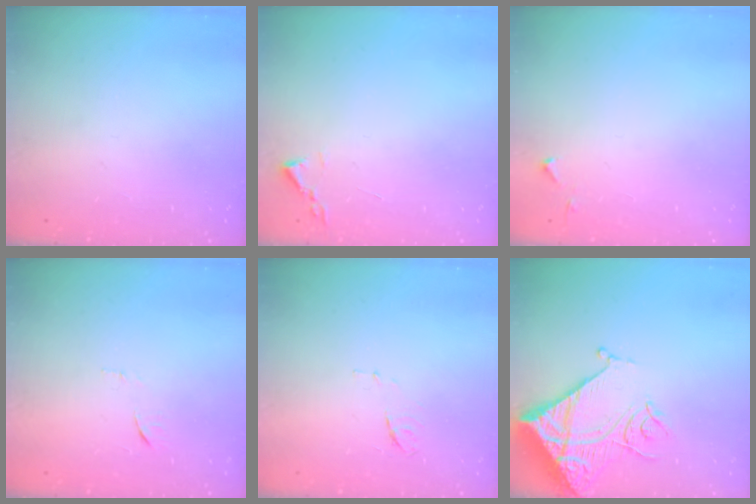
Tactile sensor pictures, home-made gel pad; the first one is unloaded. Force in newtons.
{"total": 1.9, "press": 1.8, "slide": 0.3}
{"total": 3.7, "press": 3.7, "slide": 0.6}
{"total": 6.5, "press": 6.5, "slide": 0.5}
{"total": 6.2, "press": 6.2, "slide": 0.5}
{"total": 15.5, "press": 15.3, "slide": 1.9}